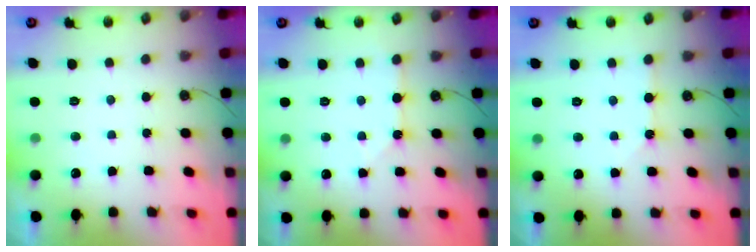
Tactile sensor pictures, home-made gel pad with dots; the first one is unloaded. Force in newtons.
{"total": 2.9, "press": 2.9, "slide": 0.5}
{"total": 2.3, "press": 2.3, "slide": 0.3}